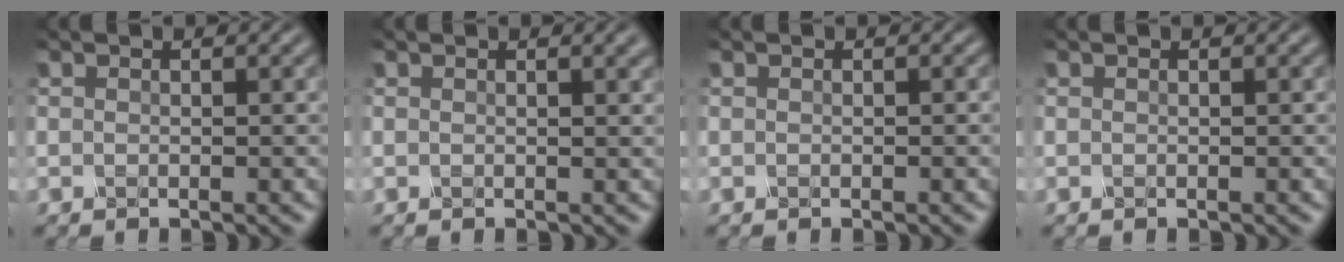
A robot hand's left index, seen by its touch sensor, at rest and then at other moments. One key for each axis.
{"total": 1.7, "fx": 0.9, "fy": 0.6, "fz": 1.3, "tx": -0.009, "ty": 0.005, "tz": 0.011}
{"total": 0.0}
{"total": 0.0}